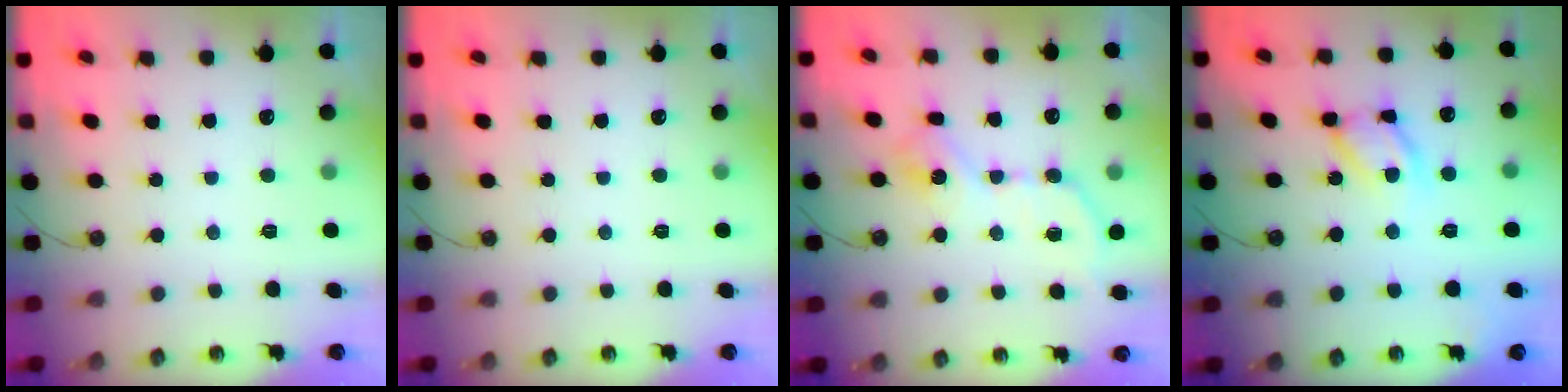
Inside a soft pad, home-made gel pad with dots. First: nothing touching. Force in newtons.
{"total": 0.0}
{"total": 11.3, "press": 11.3, "slide": 0.4}
{"total": 12.8, "press": 12.8, "slide": 0.9}